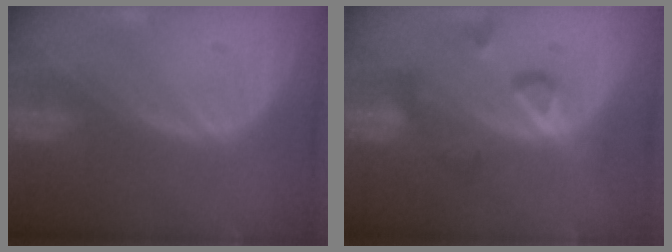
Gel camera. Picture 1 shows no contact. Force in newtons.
{"total": 5.8, "press": 5.7, "slide": 0.6}